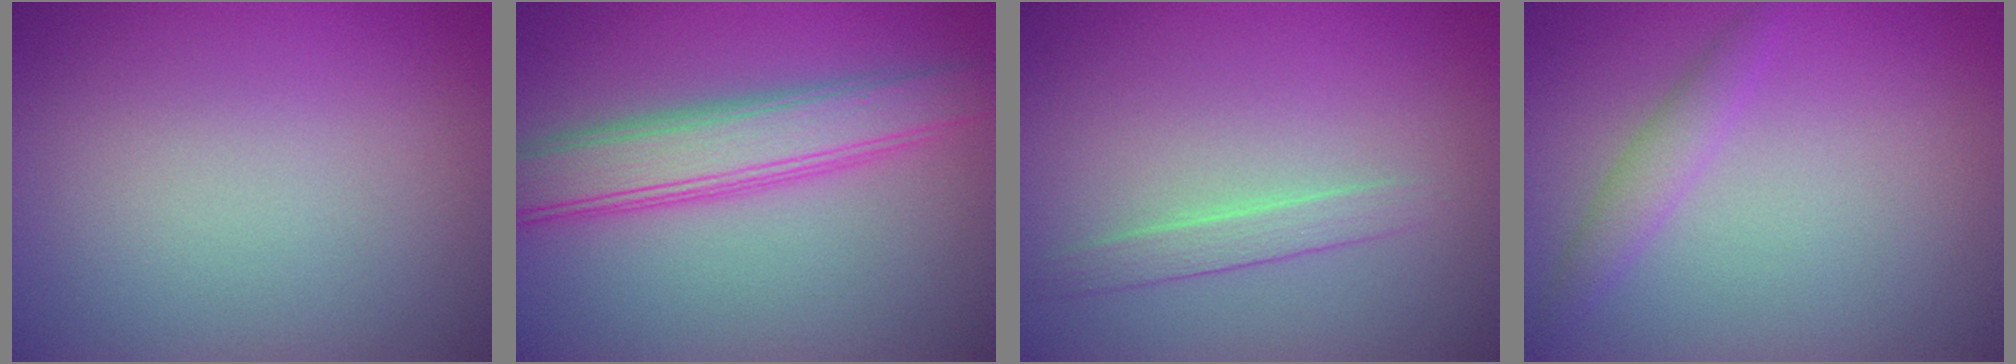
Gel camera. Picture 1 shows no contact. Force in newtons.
{"total": 5.3, "press": 5.3, "slide": 0.0}
{"total": 1.5, "press": 1.5, "slide": 0.0}
{"total": 1.7, "press": 1.7, "slide": 0.0}